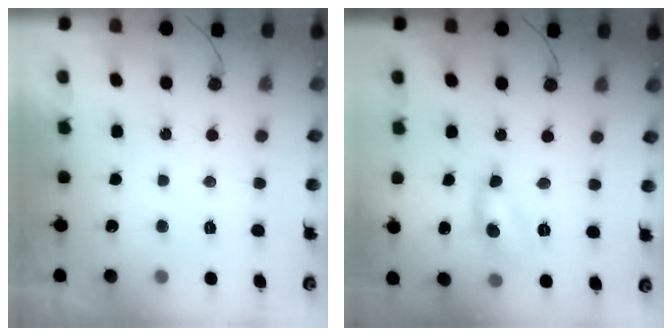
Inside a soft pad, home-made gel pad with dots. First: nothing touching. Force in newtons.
{"total": 7.8, "press": 7.8, "slide": 0.5}